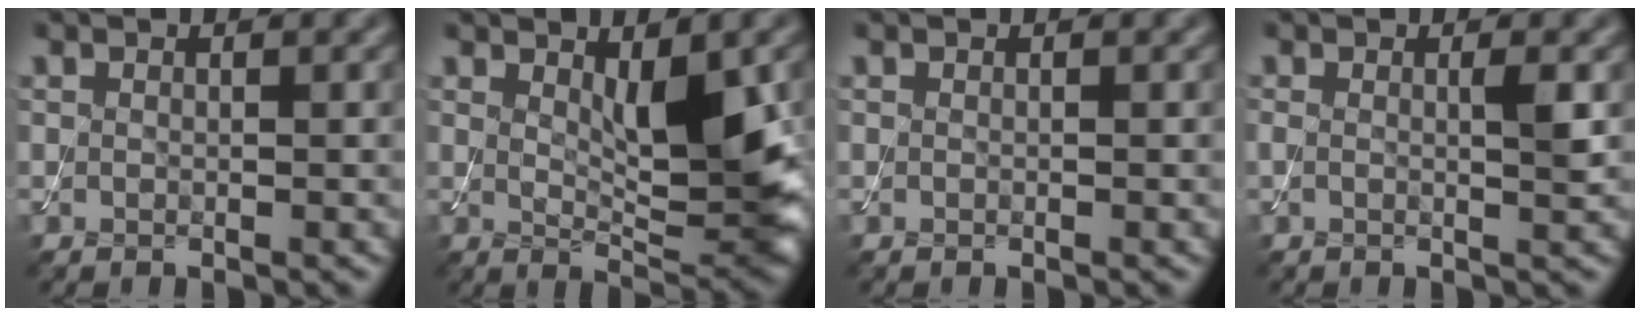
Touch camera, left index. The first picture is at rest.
{"total": 5.6, "force": [1.2, 1.9, 5.2], "torque": [-0.079, -0.007, 0.025]}
{"total": 0.0}
{"total": 1.6, "force": [0.2, 0.1, 1.6], "torque": [-0.028, -0.001, 0.000]}